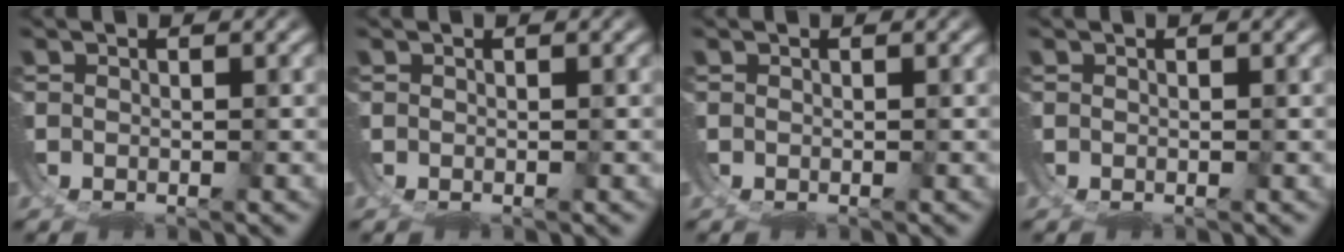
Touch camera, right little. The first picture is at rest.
{"total": 0.0}
{"total": 0.0}
{"total": 0.0}